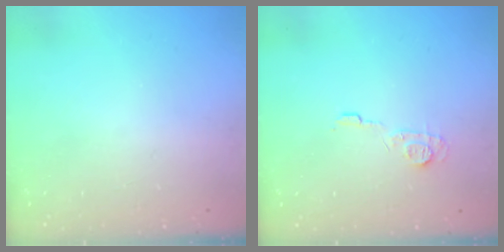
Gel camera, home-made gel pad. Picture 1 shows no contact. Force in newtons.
{"total": 6.9, "press": 6.9, "slide": 0.6}